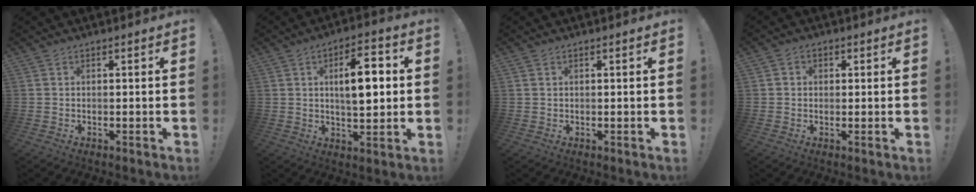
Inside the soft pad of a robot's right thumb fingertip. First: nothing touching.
{"total": 11.4, "force": [1.6, 4.9, 10.2], "torque": [-0.155, 0.002, 0.019]}
{"total": 0.6, "force": [0.4, 0.4, 0.2], "torque": [-0.011, 0.004, 0.009]}
{"total": 1.8, "force": [0.0, 1.7, 0.5], "torque": [-0.003, 0.004, -0.001]}